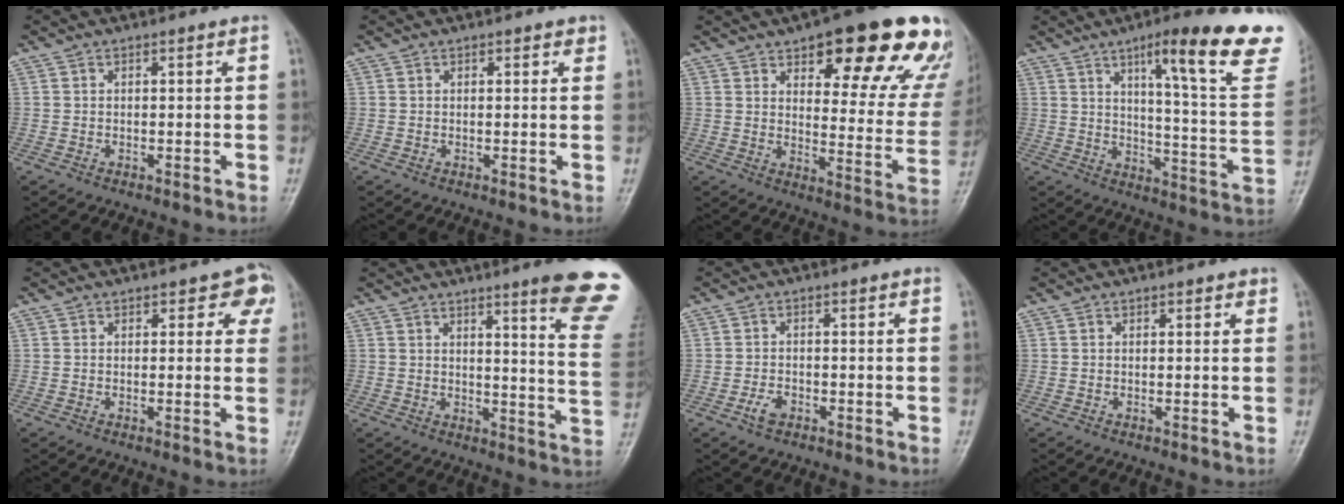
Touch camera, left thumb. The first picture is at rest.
{"total": 1.3, "force": [0.9, 0.7, 0.7], "torque": [0.000, -0.003, 0.006]}
{"total": 23.8, "force": [14.5, 8.3, 17.0], "torque": [-0.168, -0.052, 0.182]}
{"total": 23.8, "force": [13.6, 3.8, 19.2], "torque": [-0.235, -0.056, 0.185]}
{"total": 3.7, "force": [1.9, 2.0, 2.4], "torque": [0.001, -0.004, 0.016]}
{"total": 15.7, "force": [10.8, 0.9, 11.4], "torque": [-0.113, -0.075, 0.120]}
{"total": 2.6, "force": [-1.4, 1.6, 1.5], "torque": [-0.029, 0.005, -0.026]}
{"total": 1.0, "force": [0.7, 0.6, 0.5], "torque": [-0.001, -0.002, 0.005]}